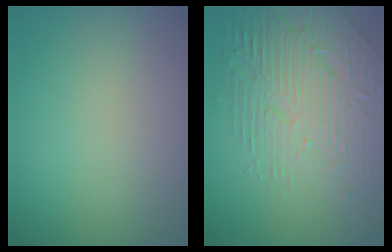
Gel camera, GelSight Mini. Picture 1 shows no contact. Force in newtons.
{"total": 7.2, "press": 5.2, "slide": 5.1}